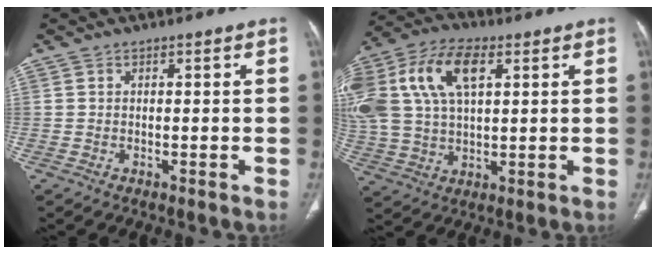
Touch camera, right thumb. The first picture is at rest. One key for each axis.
{"total": 20.3, "fx": 6.5, "fy": 11.4, "fz": 15.4, "tx": -0.347, "ty": 0.021, "tz": 0.121}